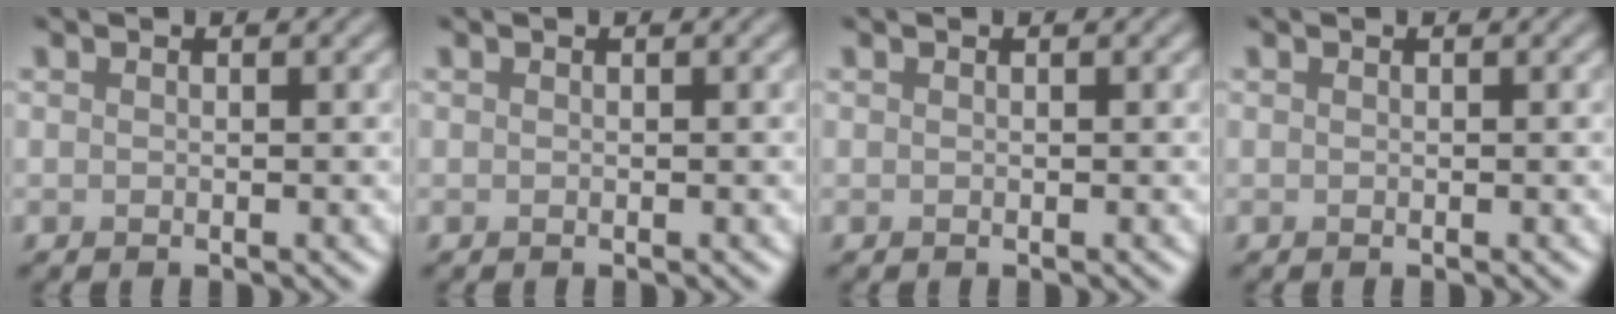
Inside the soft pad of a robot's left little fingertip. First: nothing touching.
{"total": 0.0}
{"total": 0.0}
{"total": 0.0}